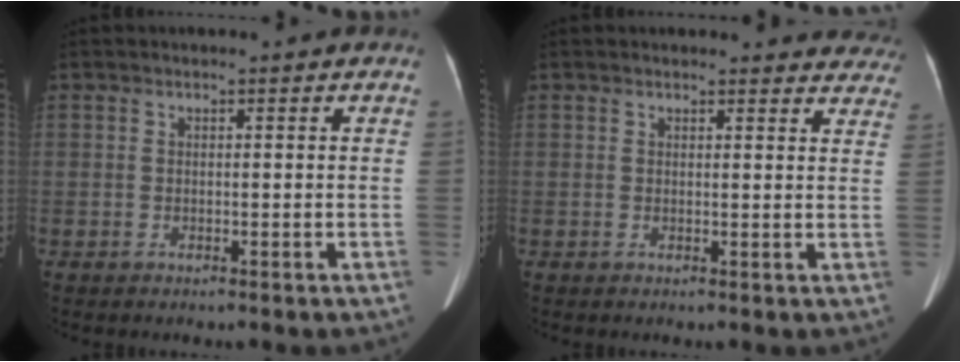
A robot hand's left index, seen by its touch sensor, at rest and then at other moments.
{"total": 12.0, "force": [11.4, 3.2, 1.7], "torque": [0.026, -0.018, 0.093]}